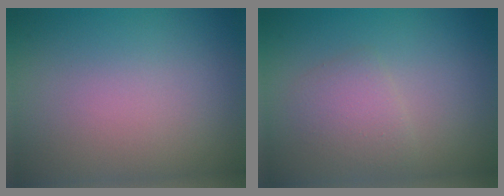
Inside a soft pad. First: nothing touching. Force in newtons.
{"total": 2.3, "press": 2.3, "slide": 0.1}